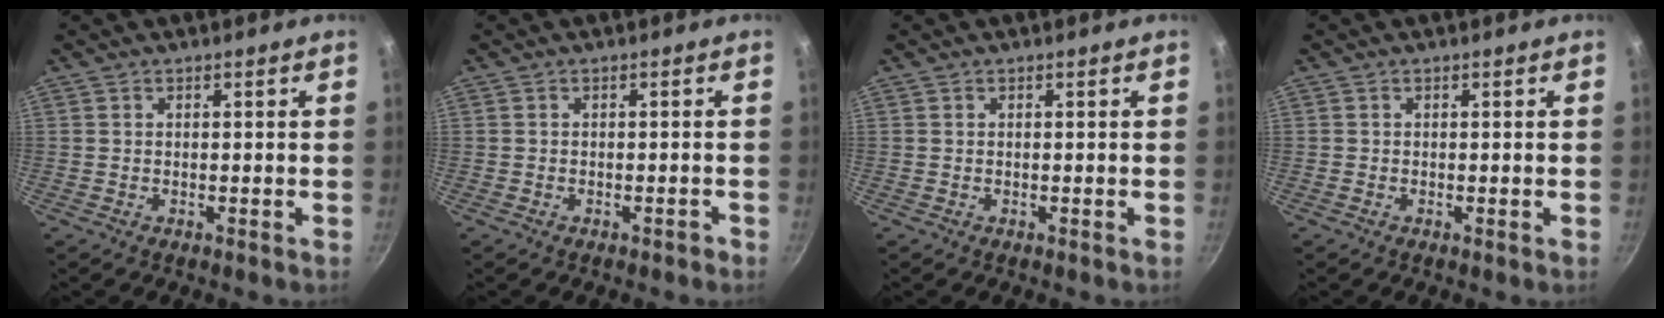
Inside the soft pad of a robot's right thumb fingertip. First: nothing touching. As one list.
[{"total": 0.9, "force": [-0.7, 0.4, 0.4], "torque": [0.000, 0.014, -0.001]}, {"total": 0.0}, {"total": 0.0}]